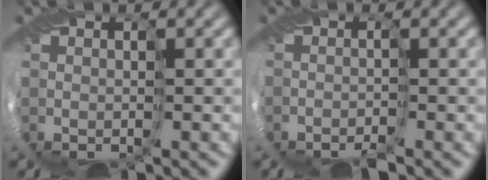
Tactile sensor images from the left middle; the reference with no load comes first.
{"total": 1.7, "force": [-1.7, -0.2, 0.2], "torque": [0.005, 0.002, -0.037]}